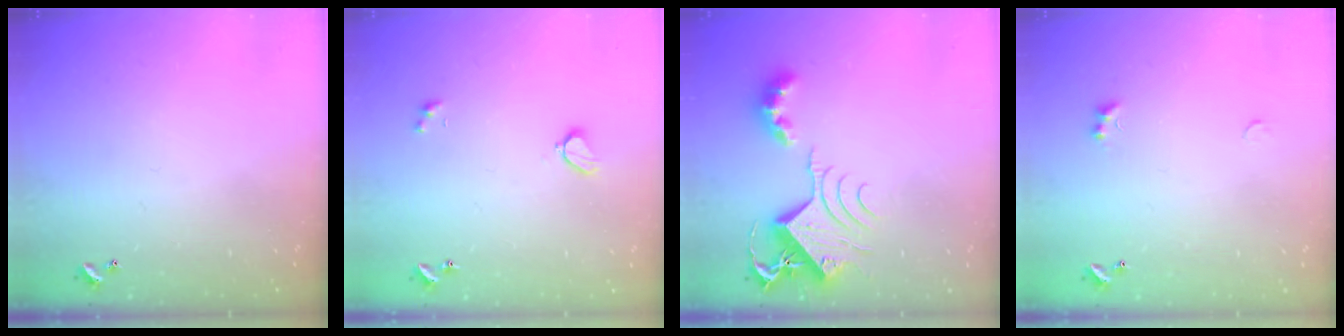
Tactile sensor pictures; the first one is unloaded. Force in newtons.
{"total": 1.9, "press": 1.9, "slide": 0.6}
{"total": 10.1, "press": 10.0, "slide": 1.5}
{"total": 1.8, "press": 1.7, "slide": 0.4}